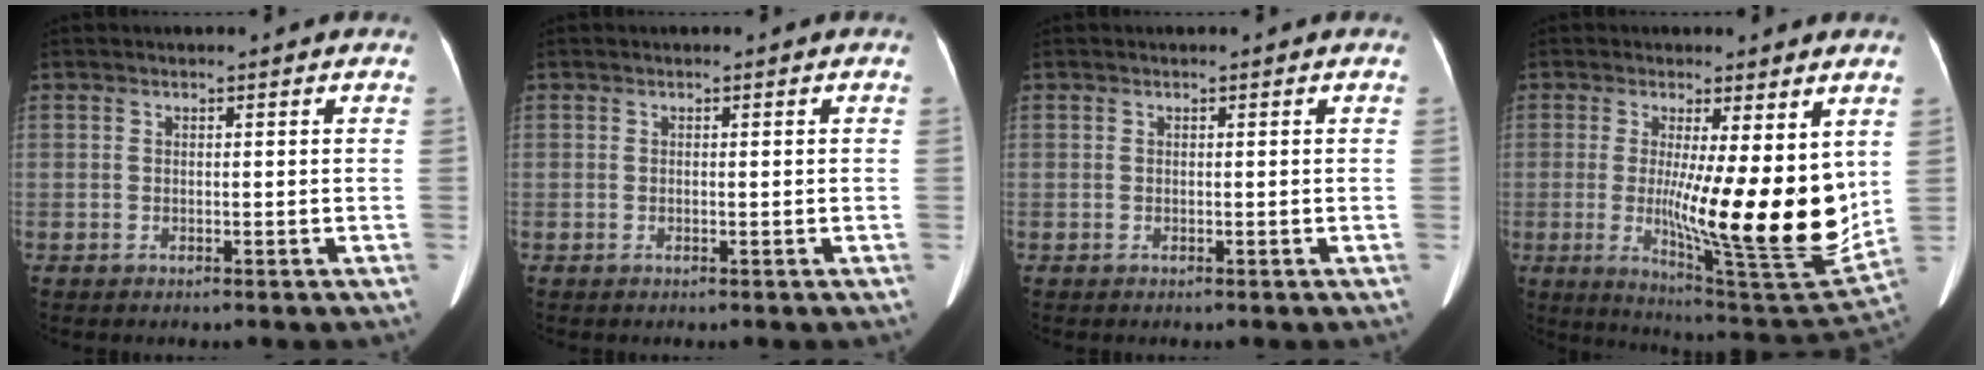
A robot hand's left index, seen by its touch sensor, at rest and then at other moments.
{"total": 0.0}
{"total": 0.0}
{"total": 16.1, "force": [0.8, 1.8, 16.0], "torque": [-0.239, -0.044, 0.018]}